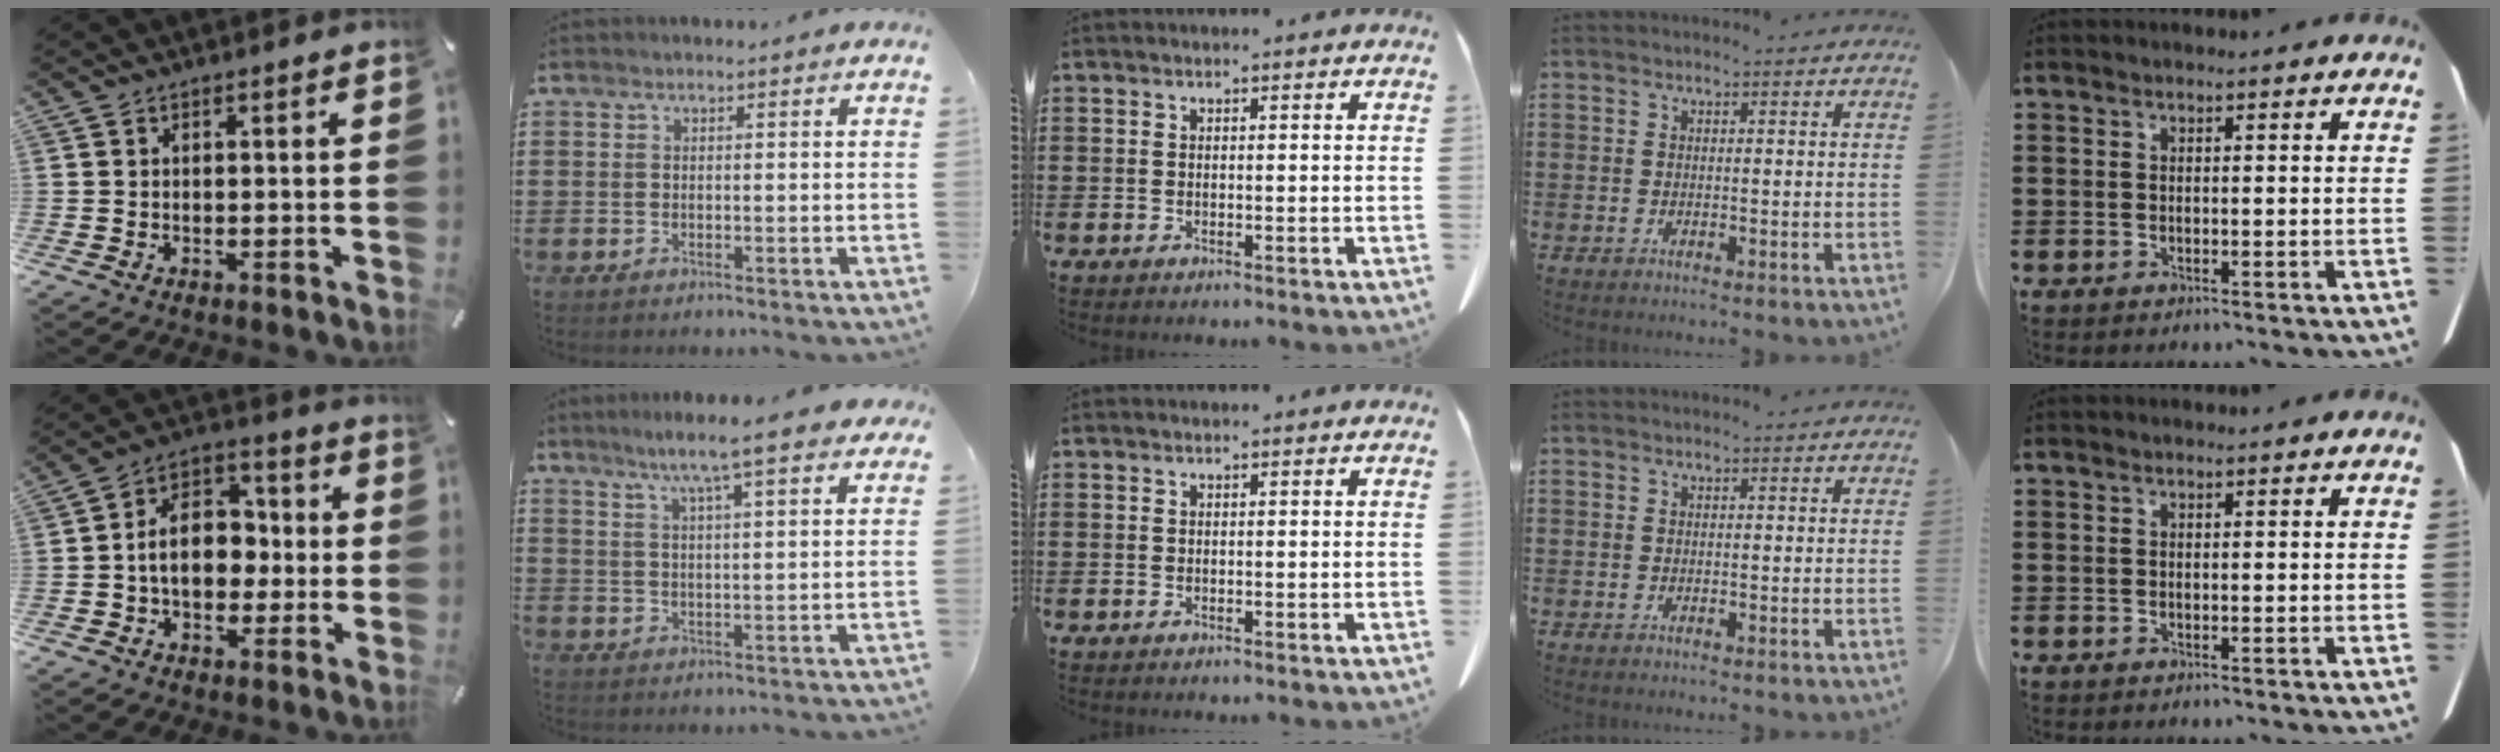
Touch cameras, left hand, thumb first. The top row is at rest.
{"thumb": {"total": 11.5, "force": [-1.4, 8.5, 7.7], "torque": [-0.135, 0.017, -0.025]}, "index": {"total": 7.9, "force": [6.2, 0.6, 4.9], "torque": [-0.103, -0.013, 0.106]}}